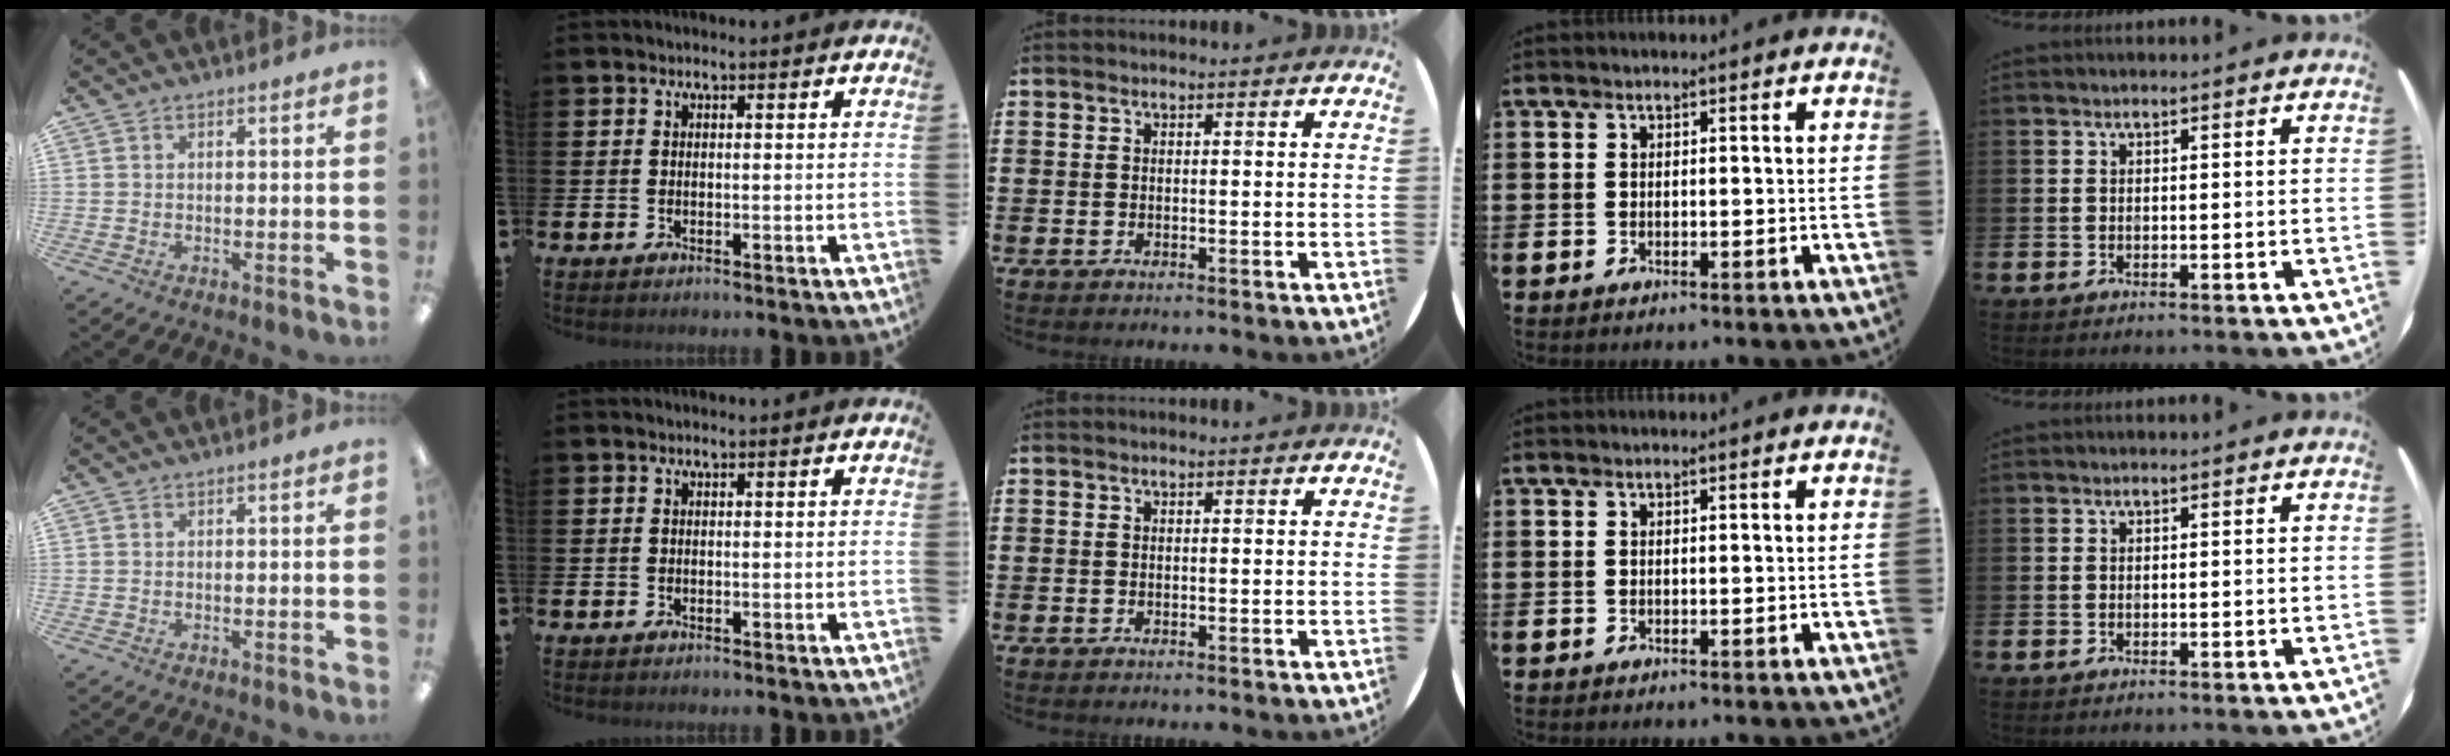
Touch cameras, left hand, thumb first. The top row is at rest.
{}